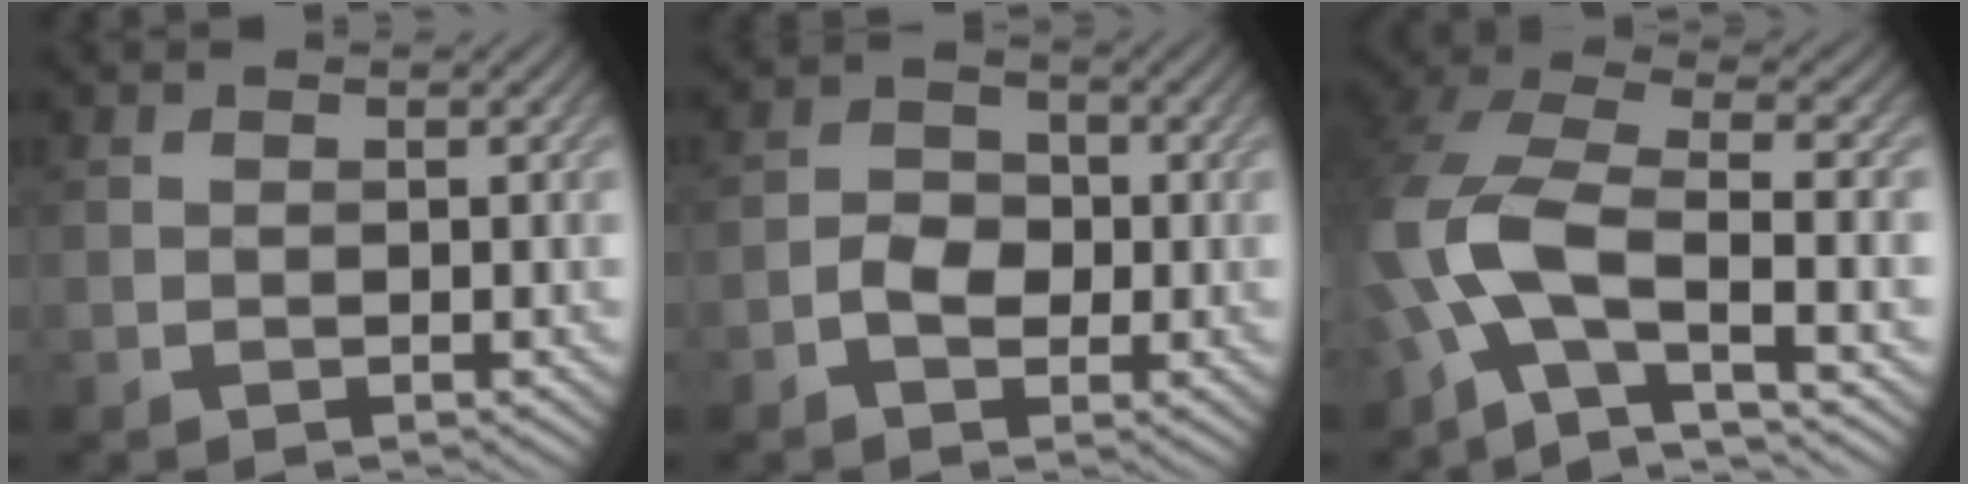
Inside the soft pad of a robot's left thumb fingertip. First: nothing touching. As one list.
[{"total": 3.1, "force": [-1.0, 2.3, 1.9], "torque": [-0.033, 0.005, -0.025]}, {"total": 12.4, "force": [-3.5, 5.4, 10.6], "torque": [-0.252, -0.009, -0.074]}]